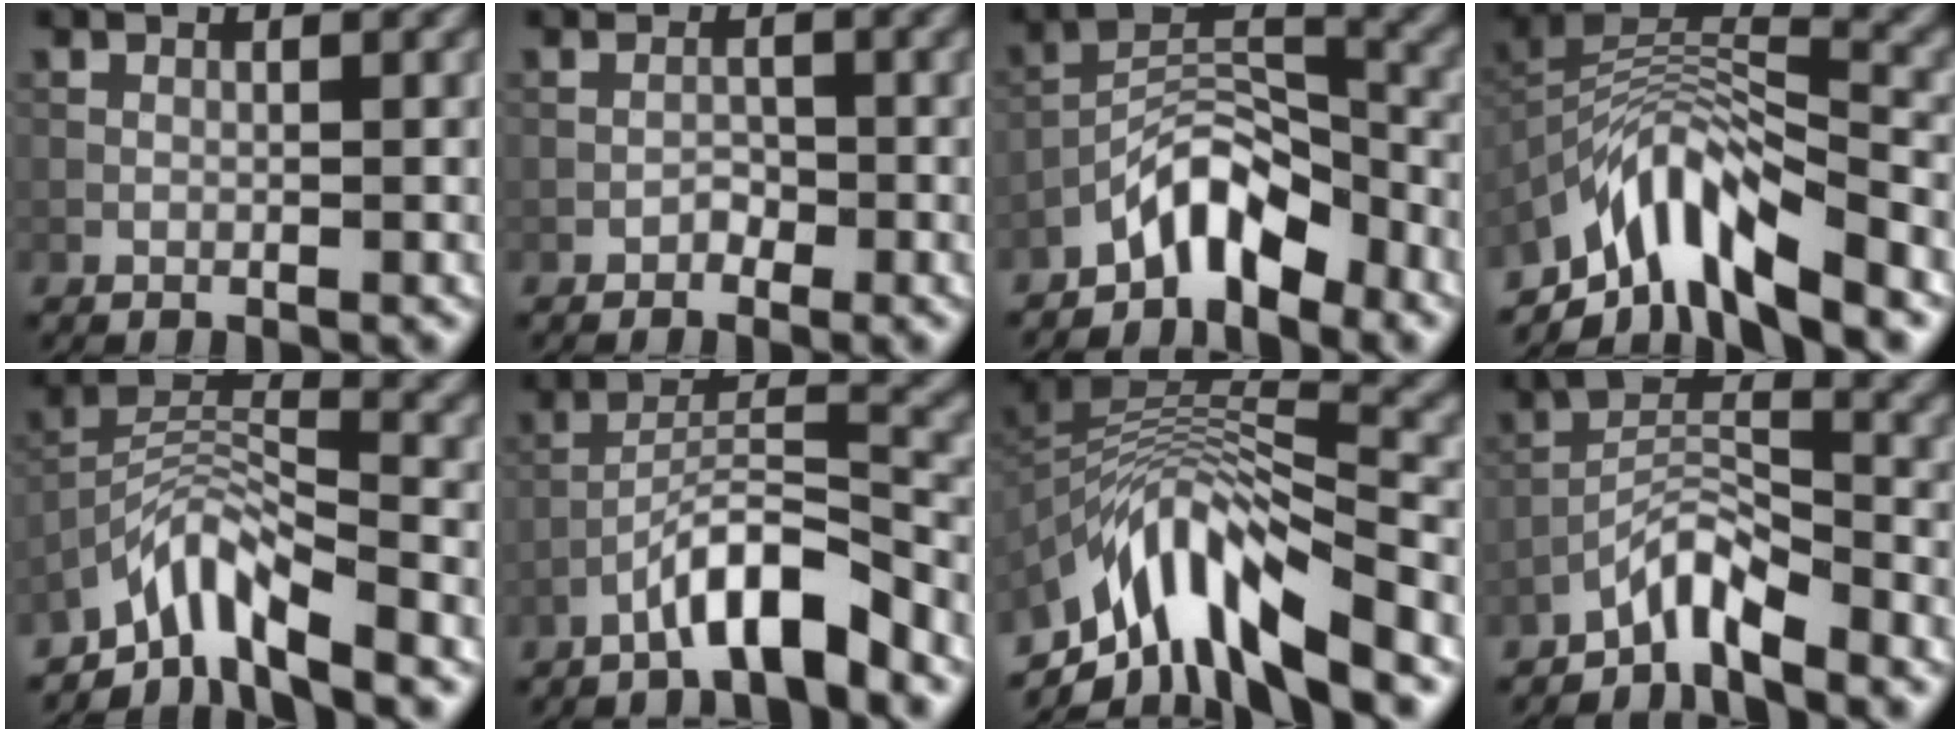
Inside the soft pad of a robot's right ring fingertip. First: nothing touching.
{"total": 1.0, "force": [-0.6, 0.7, 0.2], "torque": [0.002, 0.003, -0.011]}
{"total": 5.7, "force": [-4.4, 2.0, 3.1], "torque": [-0.044, 0.012, -0.090]}
{"total": 8.6, "force": [-6.0, 2.7, 5.6], "torque": [-0.089, 0.004, -0.120]}
{"total": 5.4, "force": [-4.5, 1.1, 2.7], "torque": [-0.044, 0.006, -0.093]}
{"total": 6.2, "force": [-4.2, 1.3, 4.4], "torque": [-0.076, 0.013, -0.077]}
{"total": 11.1, "force": [-6.4, 3.8, 8.3], "torque": [-0.147, 0.012, -0.116]}
{"total": 4.3, "force": [-3.5, 0.8, 2.3], "torque": [-0.040, 0.011, -0.078]}